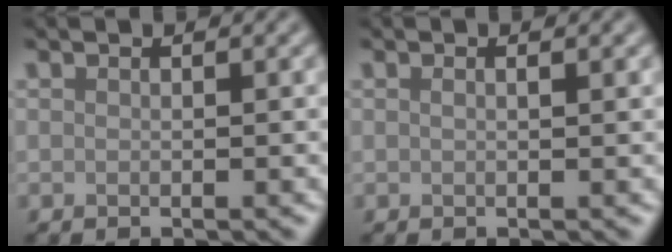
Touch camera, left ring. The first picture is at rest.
{"total": 0.8, "force": [0.3, 0.2, 0.7], "torque": [-0.012, 0.002, 0.003]}